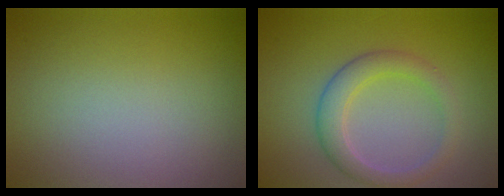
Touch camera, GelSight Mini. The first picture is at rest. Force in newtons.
{"total": 2.8, "press": 2.8, "slide": 0.2}